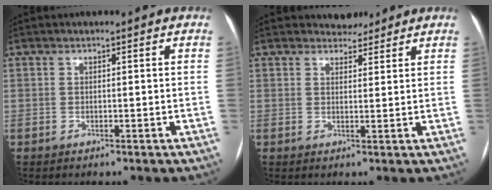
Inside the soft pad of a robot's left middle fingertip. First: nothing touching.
{"total": 2.7, "force": [2.5, 1.1, 0.0], "torque": [0.002, -0.001, 0.036]}